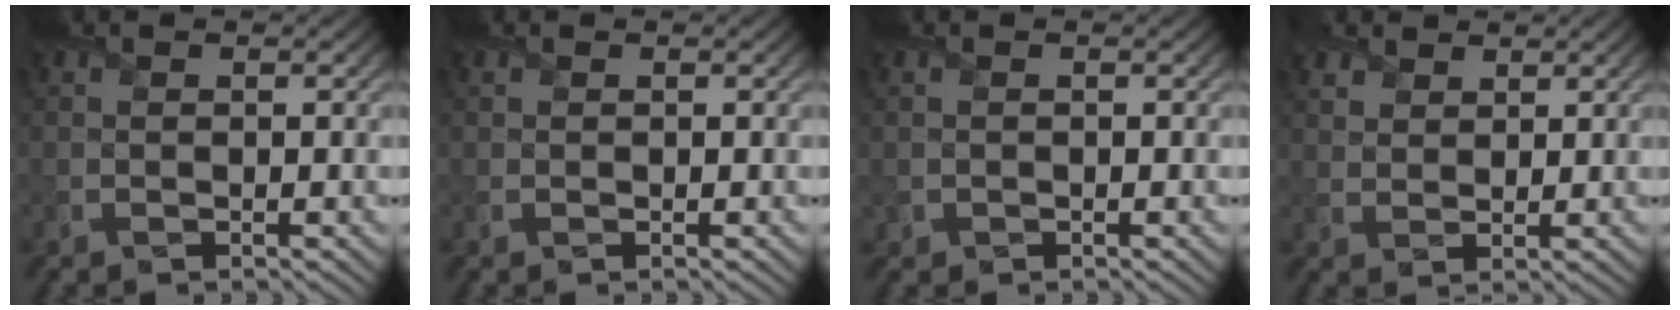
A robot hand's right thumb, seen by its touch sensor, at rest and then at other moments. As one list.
[{"total": 0.0}, {"total": 0.6, "force": [-0.2, 0.5, 0.0], "torque": [0.003, -0.003, -0.006]}, {"total": 2.9, "force": [2.1, 1.8, 0.9], "torque": [-0.031, 0.004, 0.044]}]